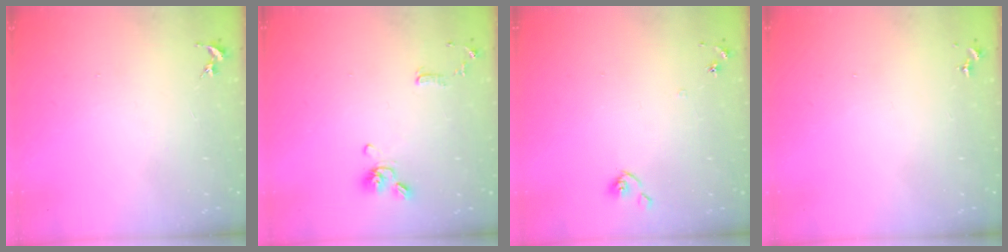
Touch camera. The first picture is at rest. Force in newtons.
{"total": 10.8, "press": 10.6, "slide": 1.9}
{"total": 6.1, "press": 6.1, "slide": 0.5}
{"total": 0.0}